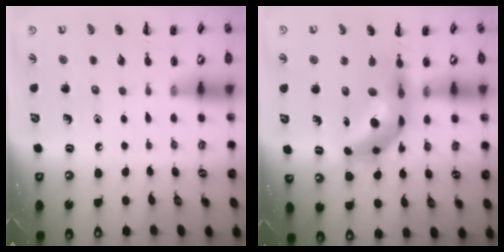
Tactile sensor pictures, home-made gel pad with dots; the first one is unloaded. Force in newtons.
{"total": 10.5, "press": 10.0, "slide": 3.2}